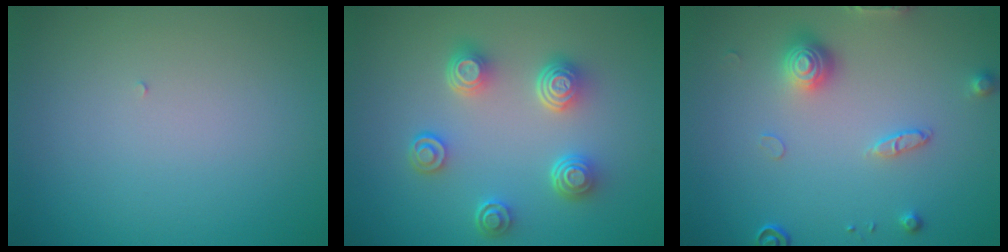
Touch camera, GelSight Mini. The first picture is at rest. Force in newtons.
{"total": 4.5, "press": 3.5, "slide": 2.9}
{"total": 3.0, "press": 2.8, "slide": 0.9}